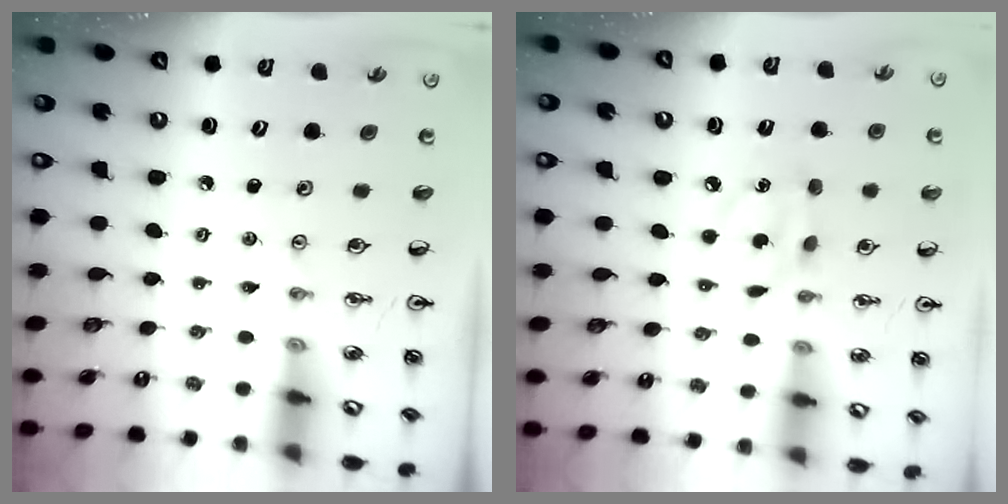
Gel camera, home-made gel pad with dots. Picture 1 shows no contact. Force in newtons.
{"total": 5.3, "press": 5.3, "slide": 0.2}